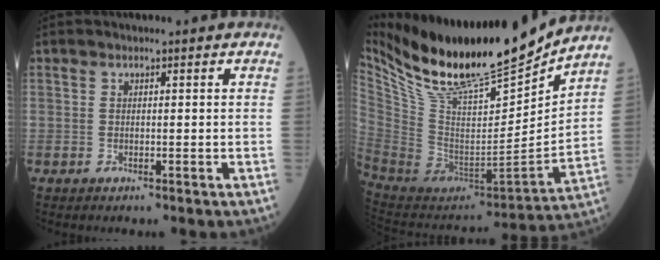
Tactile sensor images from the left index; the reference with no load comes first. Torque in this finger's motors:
{"motor_torque": [0.90, -1.23, 0.22, 0.06]}